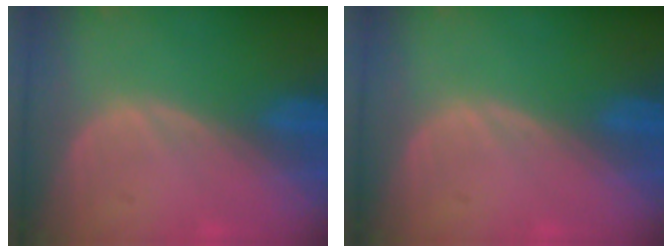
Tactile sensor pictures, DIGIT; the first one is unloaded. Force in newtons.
{"total": 0.0}